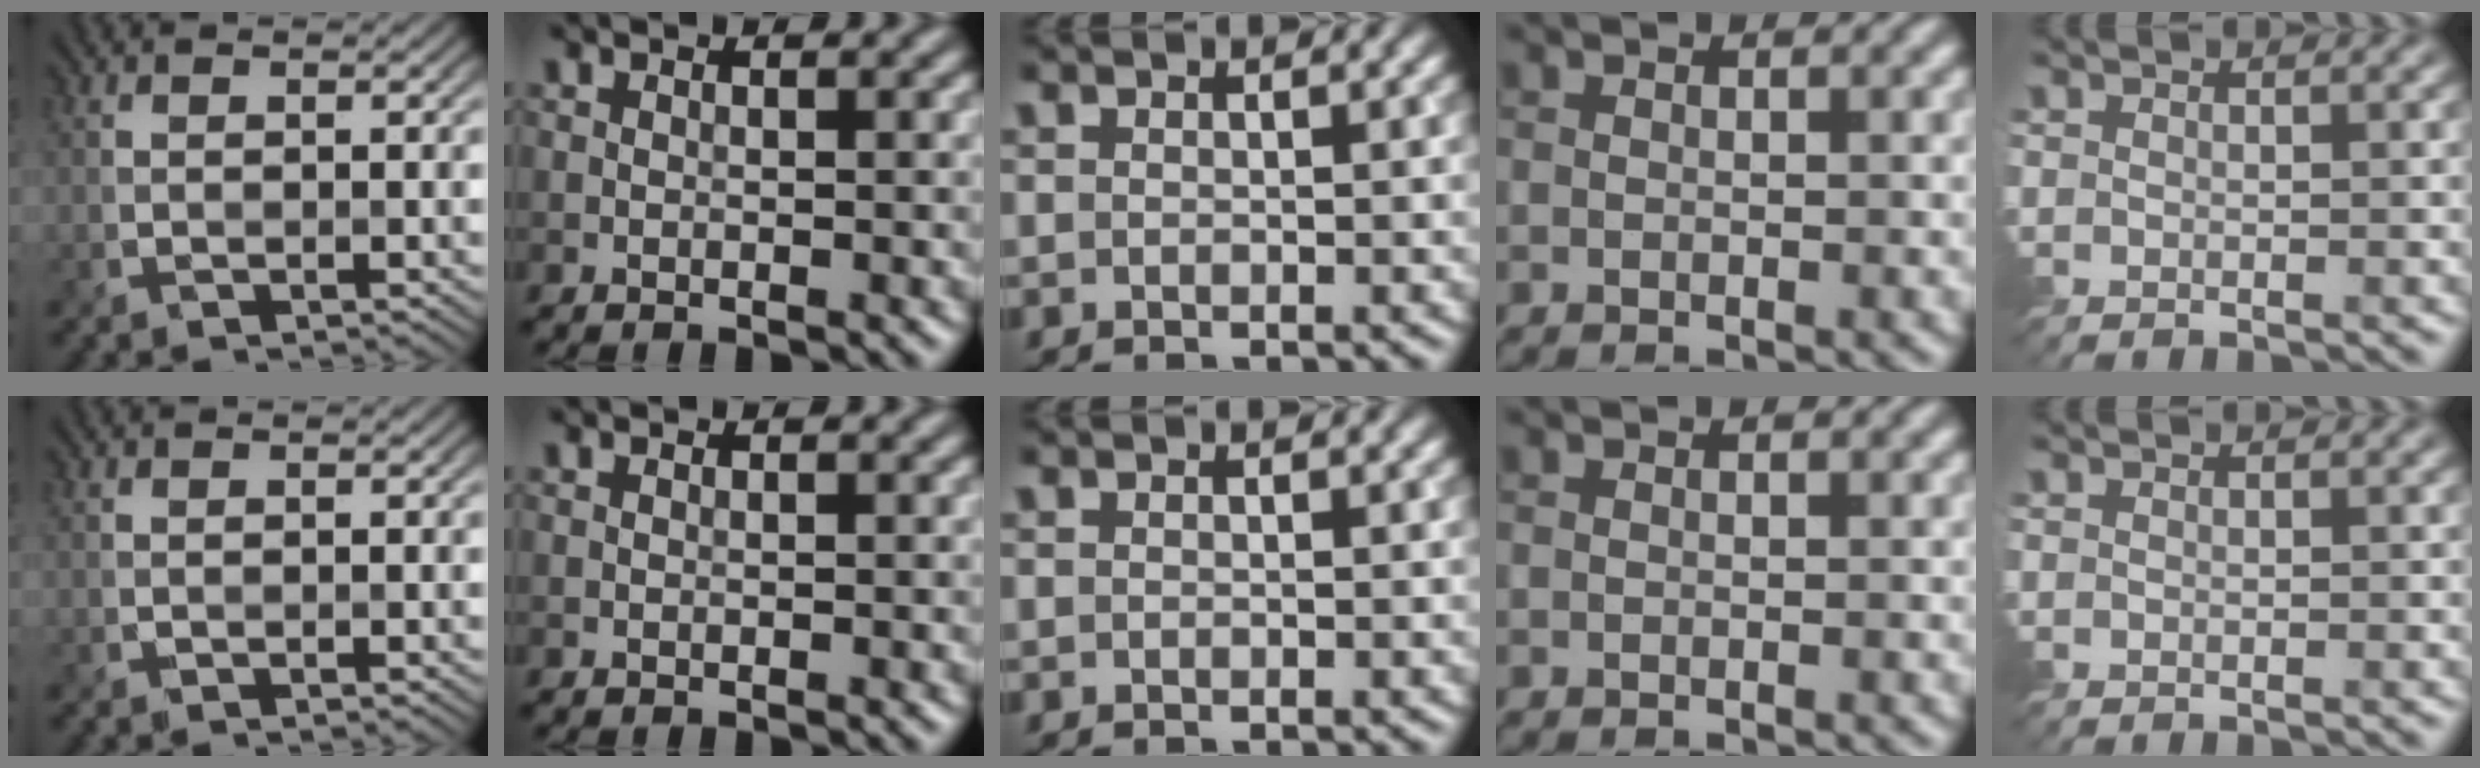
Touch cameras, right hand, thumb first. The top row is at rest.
{}